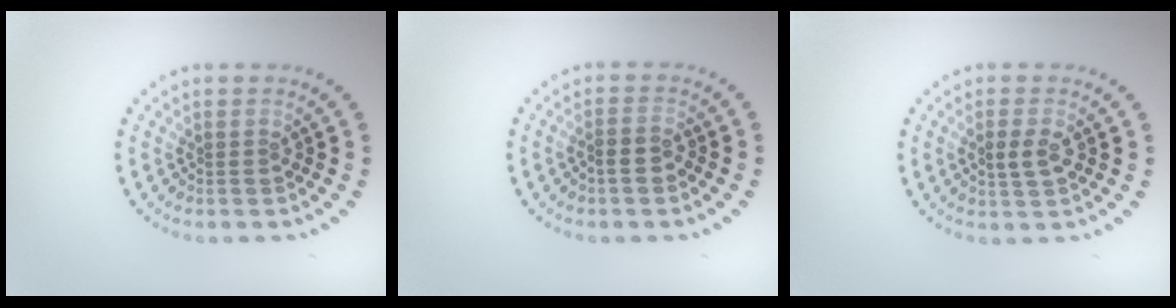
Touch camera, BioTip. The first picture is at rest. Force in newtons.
{"total": 1.3, "press": 1.1, "slide": 0.7}
{"total": 2.1, "press": 2.1, "slide": 0.3}